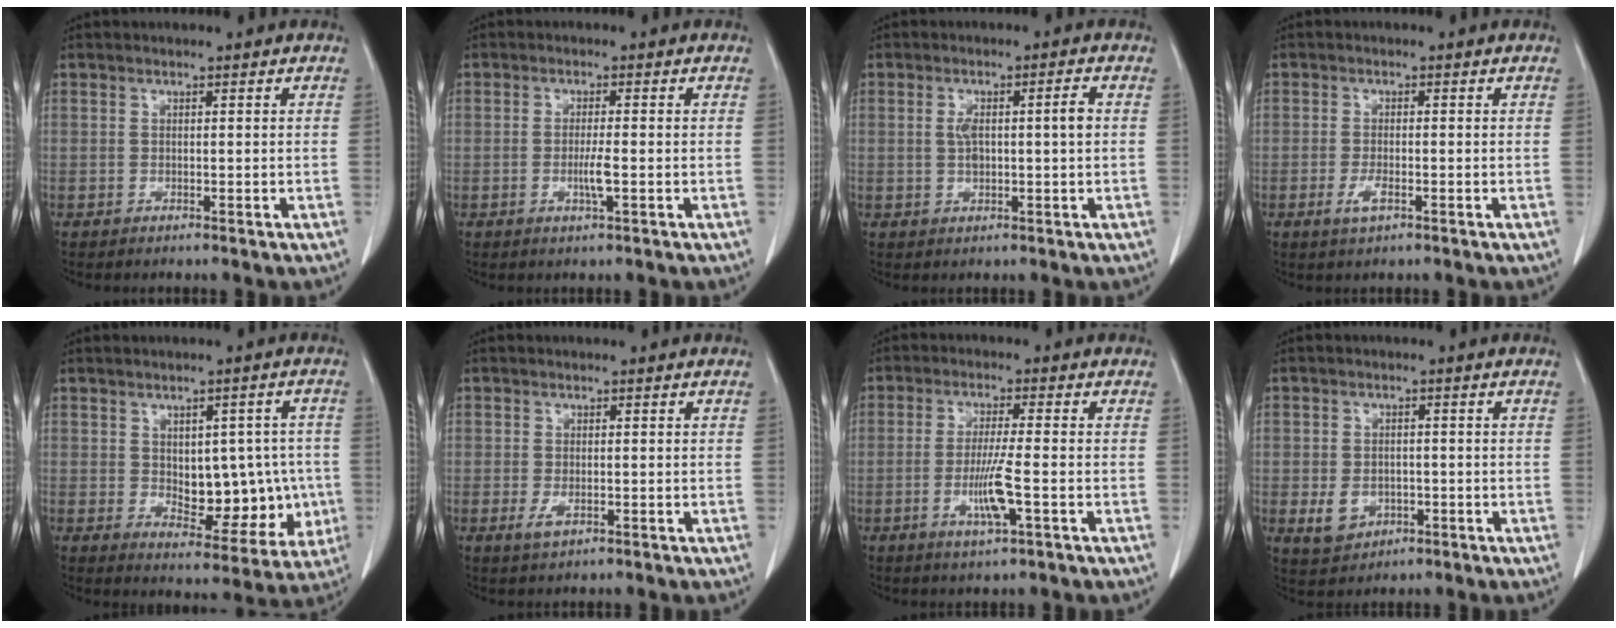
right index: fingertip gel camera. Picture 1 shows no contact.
{"total": 2.7, "force": [-0.7, 0.0, 2.6], "torque": [-0.053, -0.004, -0.012]}
{"total": 4.6, "force": [0.4, 0.7, 4.5], "torque": [-0.086, 0.013, 0.011]}
{"total": 2.5, "force": [-1.1, 0.7, 2.1], "torque": [-0.044, -0.002, -0.020]}
{"total": 10.9, "force": [-0.5, 6.1, 9.0], "torque": [-0.103, 0.015, 0.016]}
{"total": 2.0, "force": [-0.7, 0.9, 1.6], "torque": [-0.031, -0.002, -0.008]}
{"total": 6.1, "force": [-1.9, -0.1, 5.8], "torque": [-0.112, -0.012, -0.034]}
{"total": 4.8, "force": [-1.3, 4.0, 2.3], "torque": [-0.038, 0.001, -0.007]}